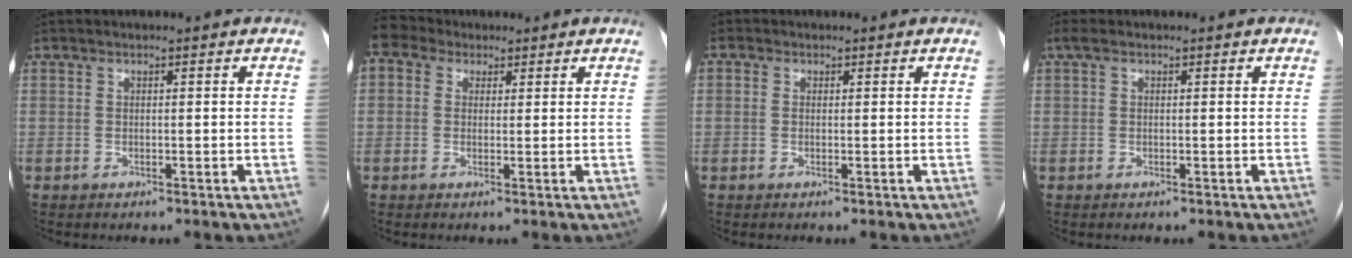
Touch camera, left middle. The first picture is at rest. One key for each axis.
{"total": 2.4, "fx": 0.9, "fy": 2.2, "fz": 0.0, "tx": -0.015, "ty": 0.035, "tz": 0.035}
{"total": 2.3, "fx": -2.0, "fy": -0.4, "fz": -0.9, "tx": 0.010, "ty": 0.001, "tz": -0.025}
{"total": 1.7, "fx": -1.6, "fy": -0.4, "fz": -0.4, "tx": -0.007, "ty": 0.024, "tz": -0.010}